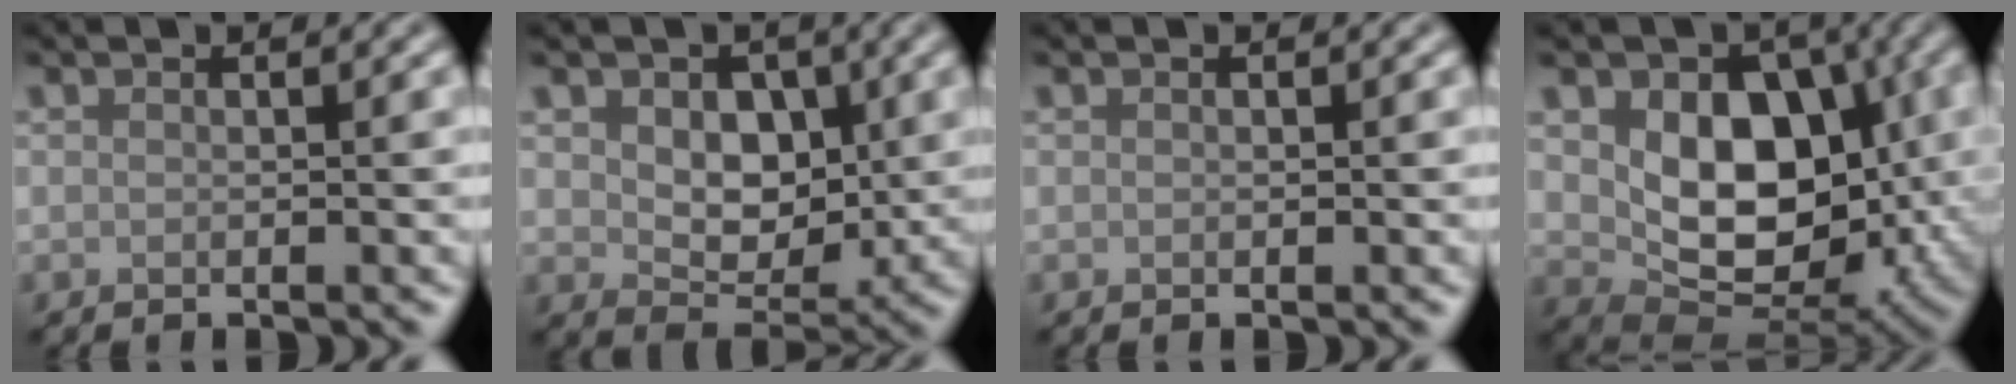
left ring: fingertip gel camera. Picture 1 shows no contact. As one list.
[{"total": 5.0, "force": [1.0, 3.6, 3.4], "torque": [-0.057, -0.012, 0.016]}, {"total": 0.0}, {"total": 10.0, "force": [1.1, 6.8, 7.2], "torque": [-0.113, -0.020, 0.024]}]